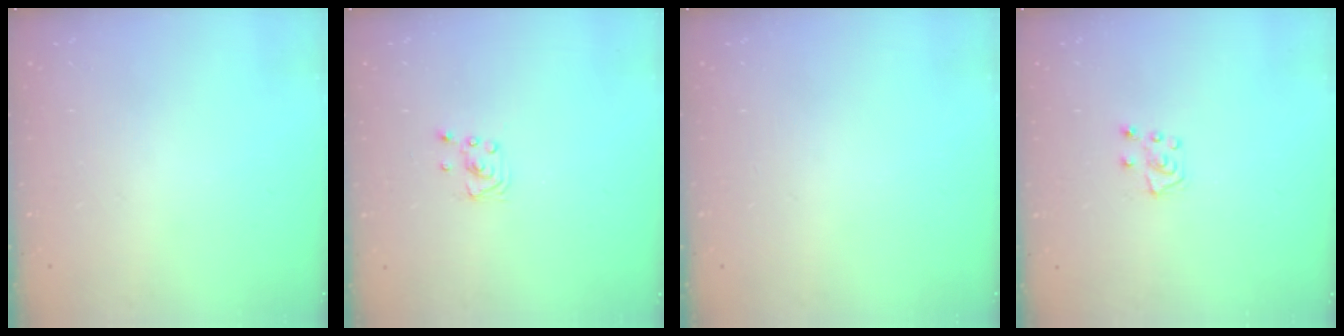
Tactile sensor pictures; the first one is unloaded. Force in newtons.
{"total": 2.1, "press": 2.1, "slide": 0.2}
{"total": 0.0}
{"total": 6.4, "press": 6.3, "slide": 0.5}